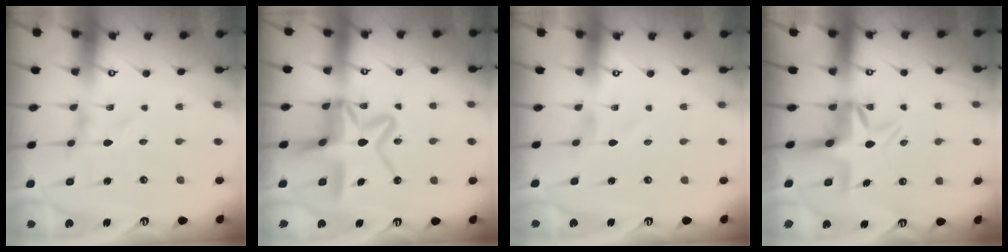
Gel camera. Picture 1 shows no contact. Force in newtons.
{"total": 15.8, "press": 15.7, "slide": 1.6}
{"total": 0.0}
{"total": 7.2, "press": 6.7, "slide": 2.7}